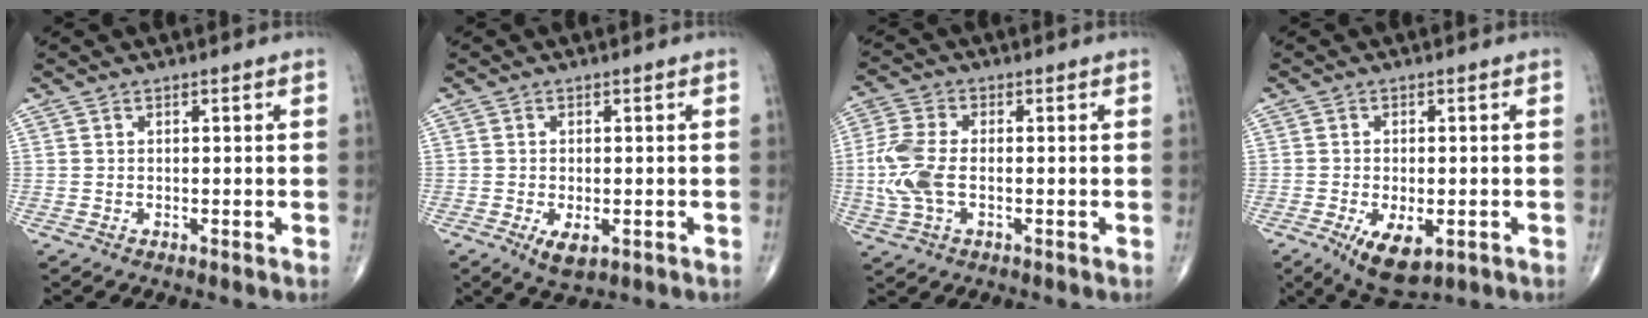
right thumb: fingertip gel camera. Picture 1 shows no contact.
{"total": 3.8, "force": [-1.4, 1.8, 3.0], "torque": [-0.052, -0.008, -0.017]}
{"total": 8.5, "force": [-1.1, 4.7, 7.0], "torque": [-0.177, 0.009, -0.025]}
{"total": 8.0, "force": [-3.1, 3.8, 6.3], "torque": [-0.101, -0.010, -0.040]}